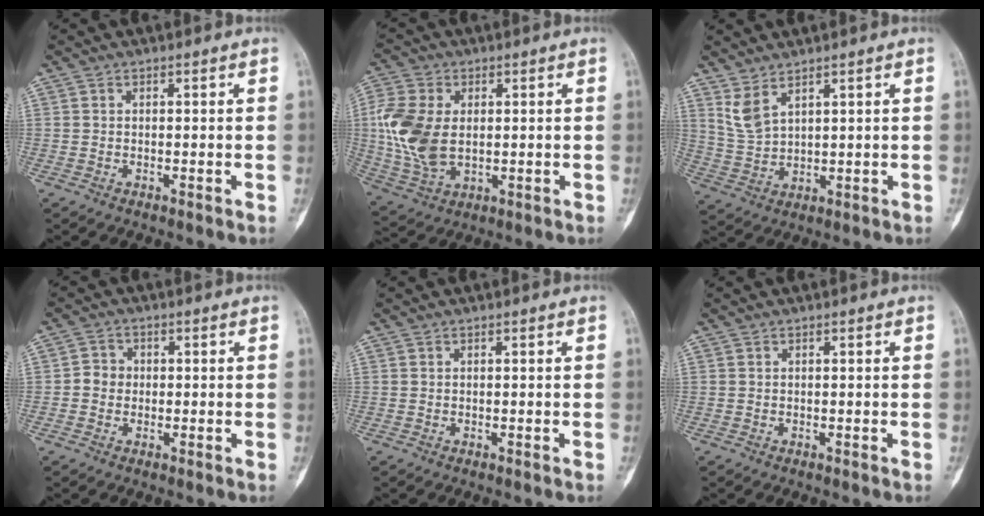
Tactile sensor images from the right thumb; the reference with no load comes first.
{"total": 13.4, "force": [0.9, 8.6, 10.2], "torque": [-0.225, -0.001, 0.023]}
{"total": 5.2, "force": [3.5, 1.9, 3.3], "torque": [-0.068, -0.023, 0.084]}
{"total": 3.0, "force": [-0.3, 2.8, 1.1], "torque": [-0.001, 0.008, -0.012]}
{"total": 0.0}
{"total": 0.0}